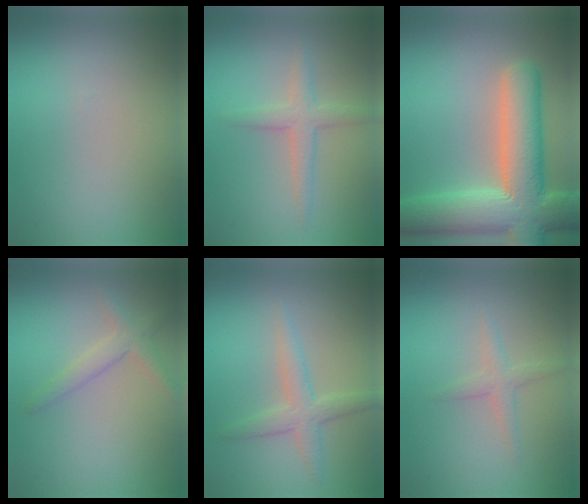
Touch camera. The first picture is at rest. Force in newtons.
{"total": 2.7, "press": 2.7, "slide": 0.1}
{"total": 11.2, "press": 11.2, "slide": 1.2}
{"total": 2.2, "press": 2.2, "slide": 0.1}
{"total": 2.8, "press": 2.8, "slide": 0.1}
{"total": 1.6, "press": 1.6, "slide": 0.1}